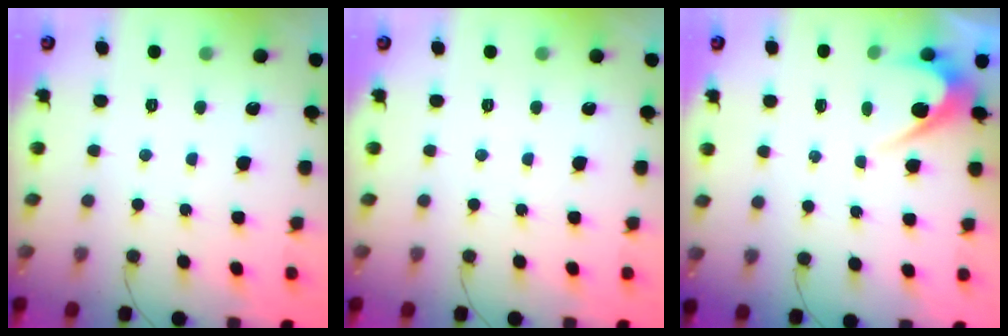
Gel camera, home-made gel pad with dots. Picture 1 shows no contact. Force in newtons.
{"total": 0.0}
{"total": 3.7, "press": 3.7, "slide": 0.2}